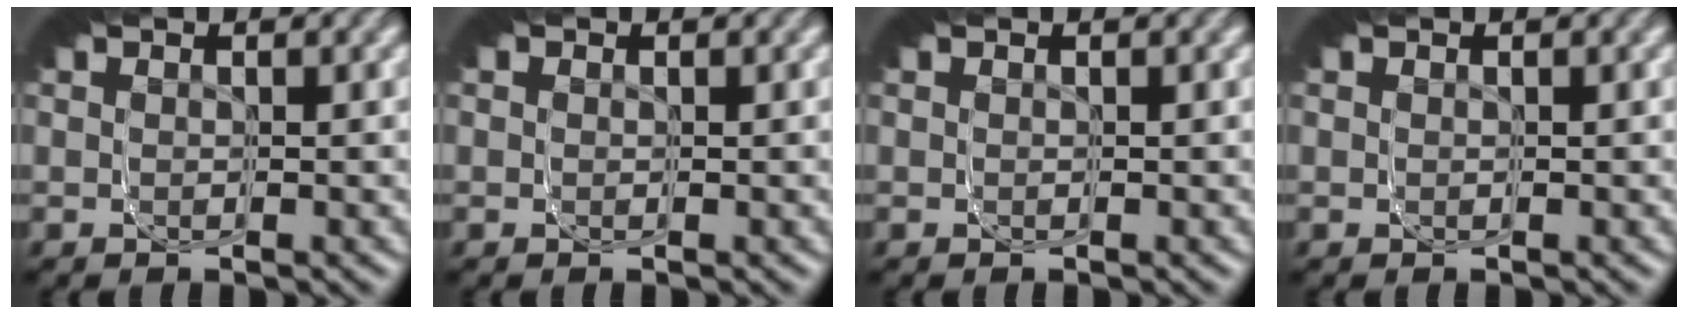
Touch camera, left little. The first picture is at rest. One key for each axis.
{"total": 0.6, "fx": 0.1, "fy": 0.6, "fz": 0.2, "tx": -0.003, "ty": -0.001, "tz": 0.001}
{"total": 0.0}
{"total": 0.0}